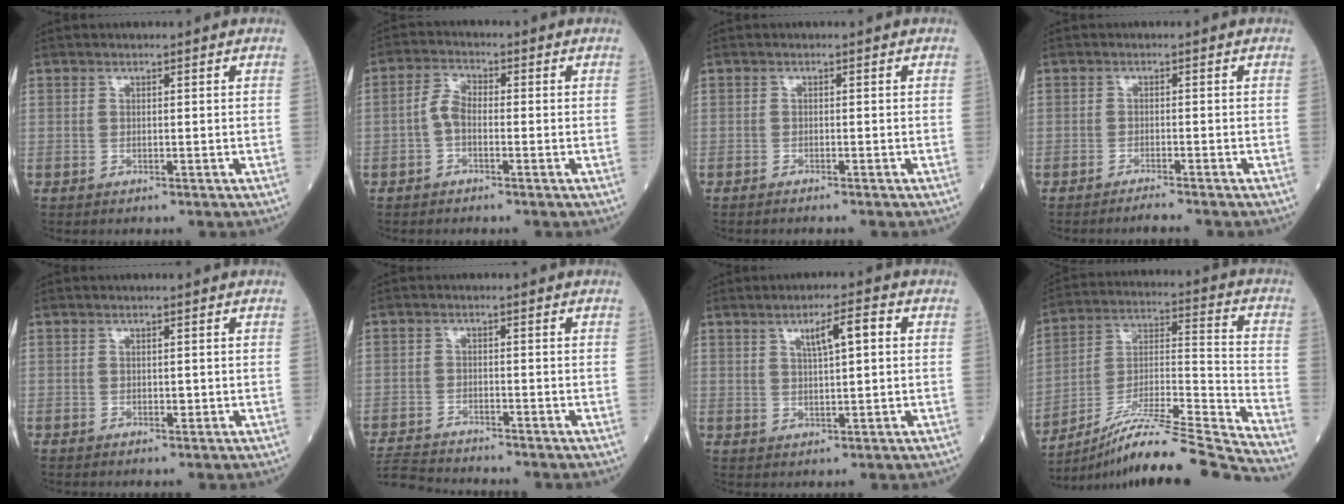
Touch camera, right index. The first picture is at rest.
{"total": 3.4, "force": [-0.9, 1.7, 2.8], "torque": [-0.055, 0.008, -0.023]}
{"total": 1.4, "force": [-1.3, -0.1, 0.6], "torque": [-0.009, 0.000, -0.018]}
{"total": 2.2, "force": [-2.1, -0.5, 0.5], "torque": [-0.011, -0.005, -0.036]}
{"total": 0.6, "force": [-0.1, 0.3, 0.5], "torque": [-0.005, 0.000, -0.001]}
{"total": 6.3, "force": [-6.3, 0.5, 0.3], "torque": [-0.006, -0.013, -0.119]}
{"total": 5.0, "force": [1.6, 0.8, 4.6], "torque": [-0.079, 0.008, 0.027]}
{"total": 21.8, "force": [-19.2, -2.2, 10.0], "torque": [-0.159, -0.008, -0.329]}